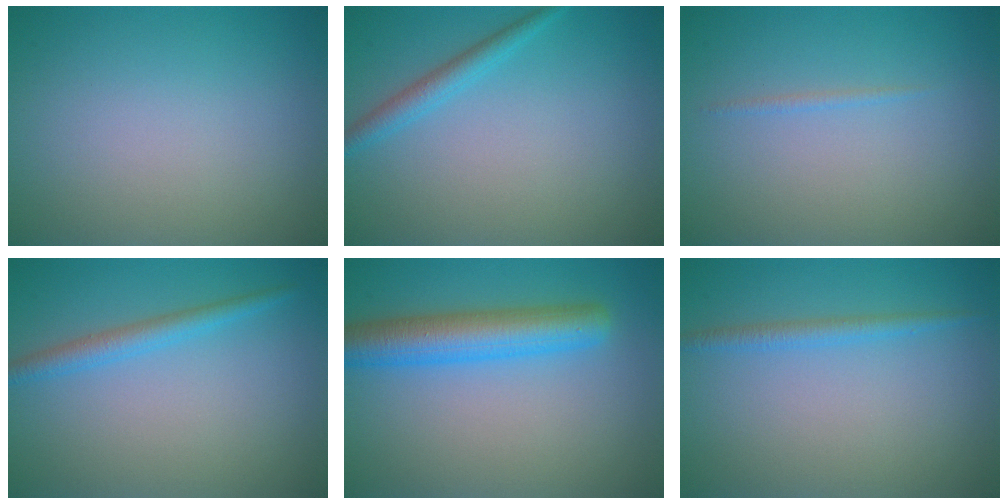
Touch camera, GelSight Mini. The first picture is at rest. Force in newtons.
{"total": 1.9, "press": 1.9, "slide": 0.1}
{"total": 0.5, "press": 0.5, "slide": 0.1}
{"total": 2.1, "press": 2.1, "slide": 0.1}
{"total": 5.7, "press": 5.7, "slide": 0.1}
{"total": 1.5, "press": 1.5, "slide": 0.1}